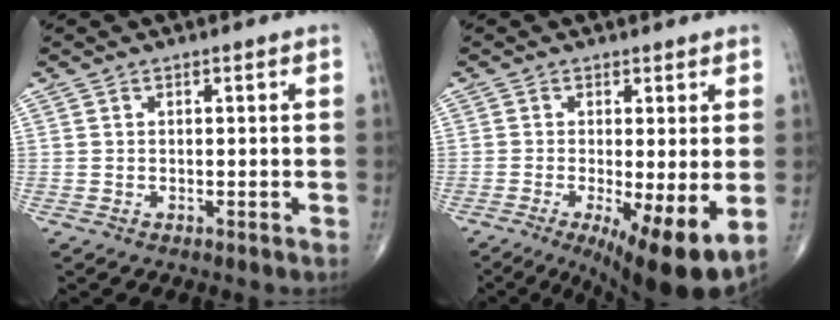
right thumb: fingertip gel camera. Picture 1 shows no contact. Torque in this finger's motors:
{"motor_torque": [0.18, 0.70, 0.43, 0.00, 0.08]}